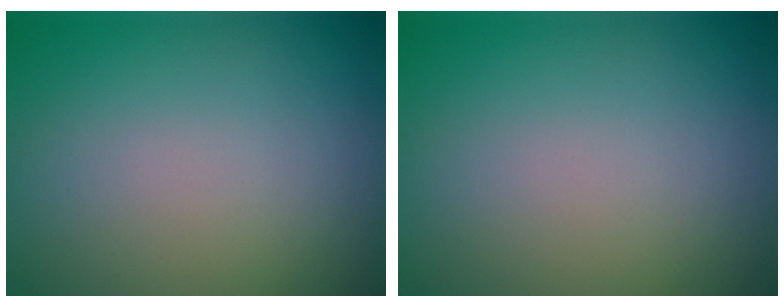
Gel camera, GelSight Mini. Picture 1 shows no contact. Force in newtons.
{"total": 0.0}